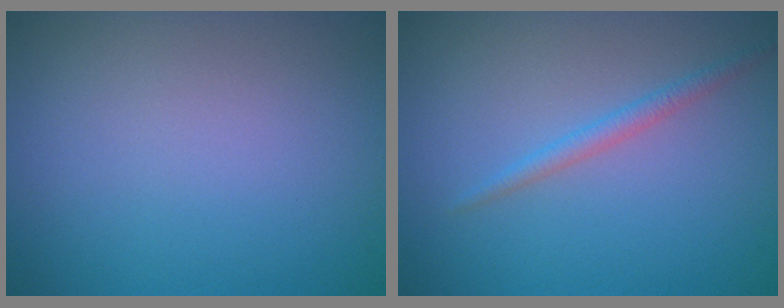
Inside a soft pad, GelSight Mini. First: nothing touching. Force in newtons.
{"total": 1.3, "press": 1.3, "slide": 0.0}